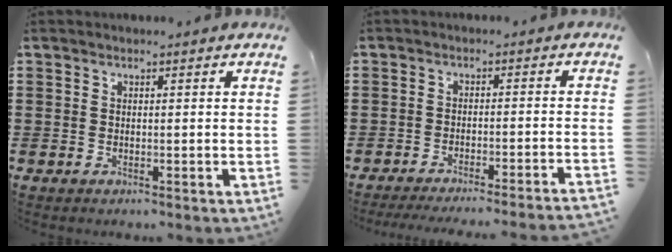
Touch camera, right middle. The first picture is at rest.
{"total": 3.1, "force": [-2.8, -0.6, 1.1], "torque": [-0.019, -0.005, -0.057]}